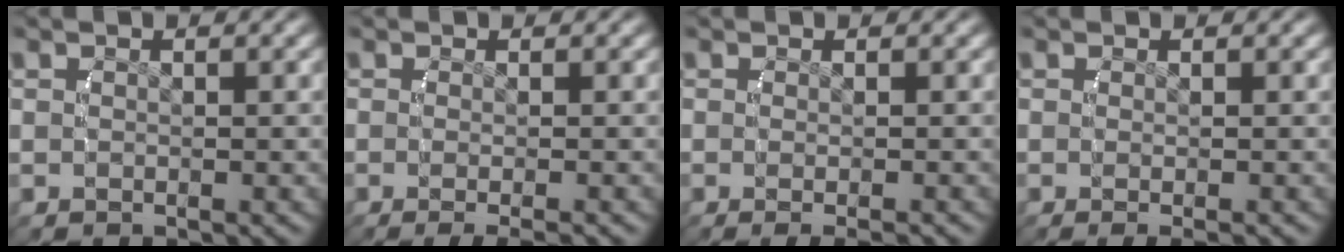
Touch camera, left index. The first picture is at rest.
{"total": 3.7, "force": [-2.7, 0.5, 2.4], "torque": [-0.031, -0.008, -0.033]}
{"total": 2.6, "force": [-1.8, 0.3, 1.8], "torque": [-0.023, -0.004, -0.021]}
{"total": 2.1, "force": [-1.3, 0.1, 1.6], "torque": [-0.018, -0.003, -0.015]}